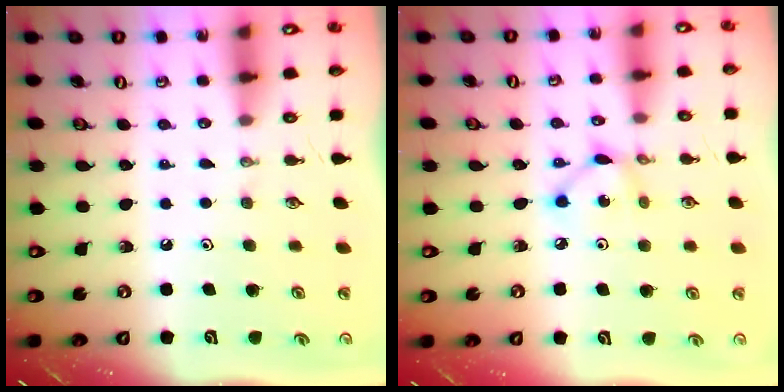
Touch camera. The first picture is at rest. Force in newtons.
{"total": 3.8, "press": 3.8, "slide": 0.2}